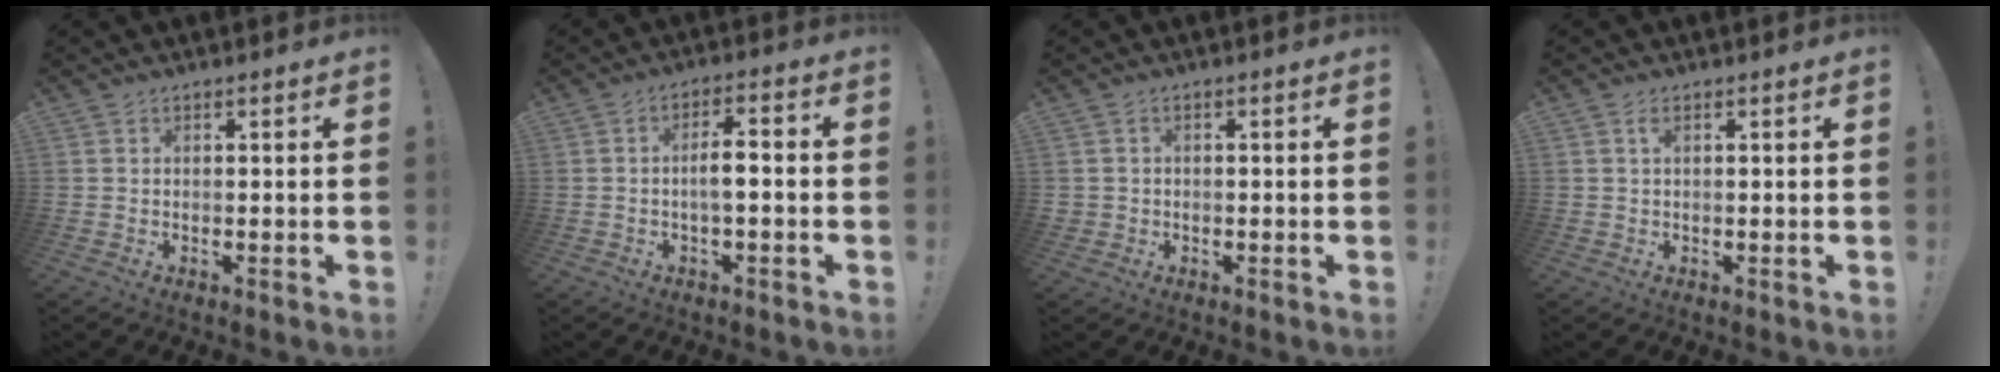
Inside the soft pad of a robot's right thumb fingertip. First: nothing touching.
{"total": 5.5, "force": [-0.9, 1.6, 5.2], "torque": [-0.082, 0.006, -0.020]}
{"total": 1.6, "force": [0.0, 1.6, 0.4], "torque": [-0.006, 0.004, 0.000]}
{"total": 1.5, "force": [0.6, 1.3, 0.4], "torque": [0.007, -0.004, 0.007]}